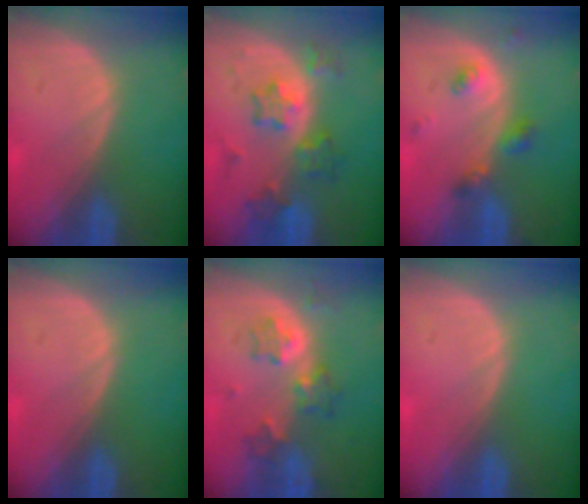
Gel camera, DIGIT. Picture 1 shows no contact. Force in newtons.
{"total": 6.4, "press": 6.4, "slide": 0.2}
{"total": 4.0, "press": 4.0, "slide": 0.9}
{"total": 0.0}
{"total": 5.4, "press": 5.4, "slide": 0.5}
{"total": 0.0}